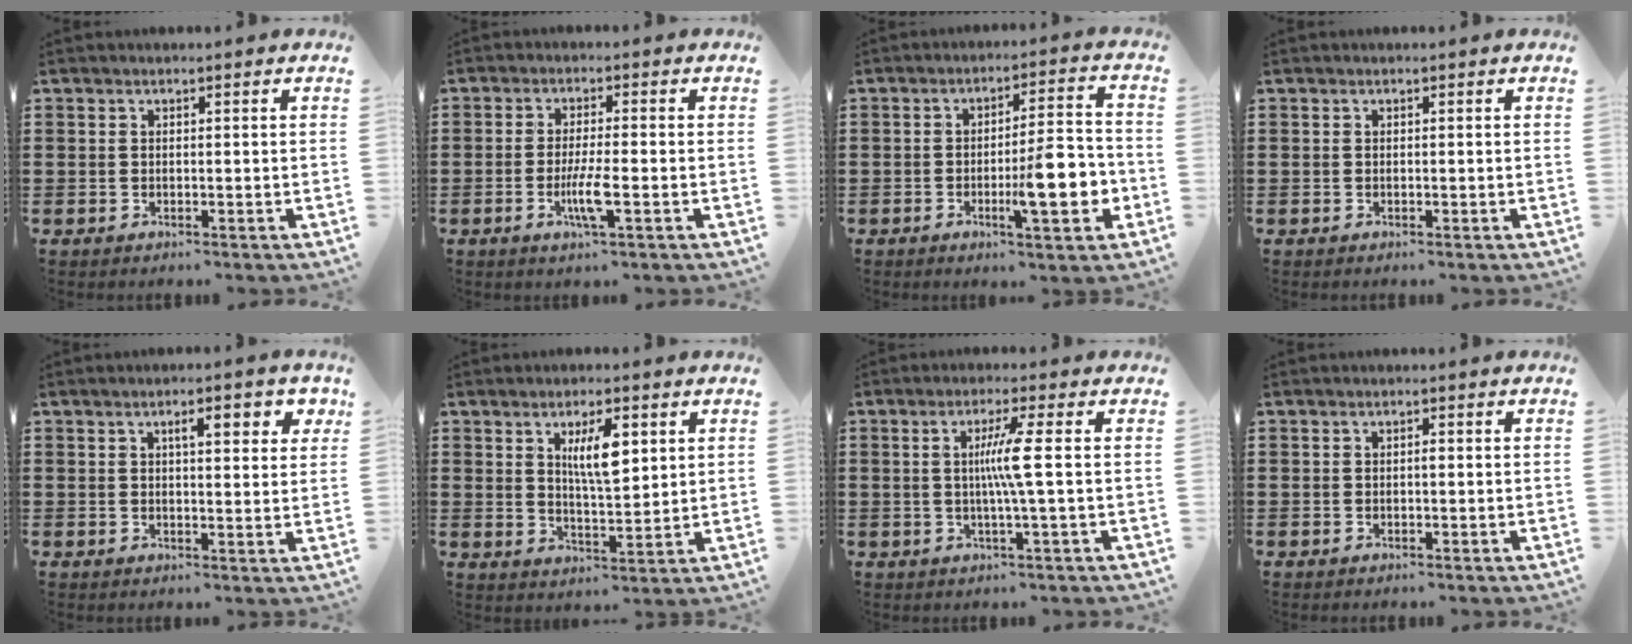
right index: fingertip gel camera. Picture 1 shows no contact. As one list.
[{"total": 5.0, "force": [-1.8, 0.6, 4.6], "torque": [-0.091, -0.011, -0.033]}, {"total": 9.8, "force": [-2.8, 2.3, 9.1], "torque": [-0.119, -0.004, -0.046]}, {"total": 0.0}, {"total": 4.1, "force": [1.7, 0.8, 3.7], "torque": [-0.052, -0.003, 0.020]}, {"total": 6.3, "force": [2.2, 1.6, 5.7], "torque": [-0.108, 0.001, 0.035]}, {"total": 5.6, "force": [0.1, -1.3, 5.4], "torque": [-0.098, -0.012, -0.005]}, {"total": 0.6, "force": [-0.2, -0.2, 0.6], "torque": [-0.010, -0.005, -0.003]}]